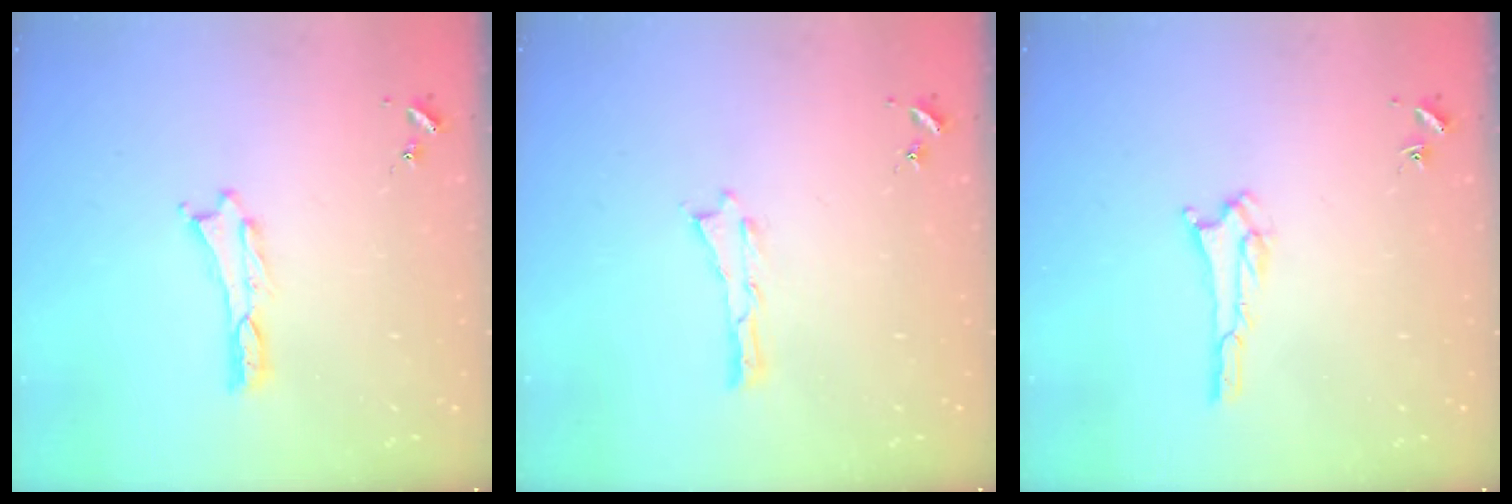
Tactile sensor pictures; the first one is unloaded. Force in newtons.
{"total": 0.0}
{"total": 1.8, "press": 1.8, "slide": 0.2}